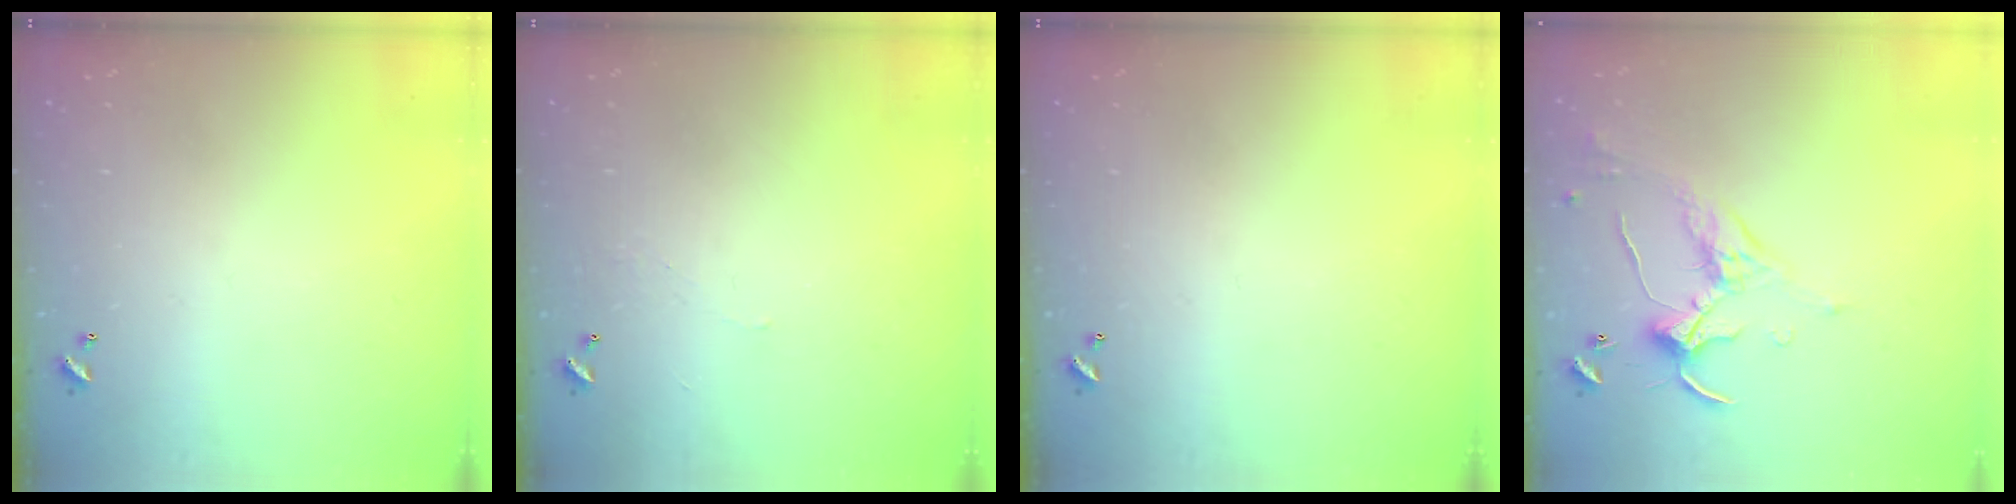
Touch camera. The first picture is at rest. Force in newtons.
{"total": 2.1, "press": 2.1, "slide": 0.6}
{"total": 0.0}
{"total": 1.2, "press": 0.8, "slide": 0.8}